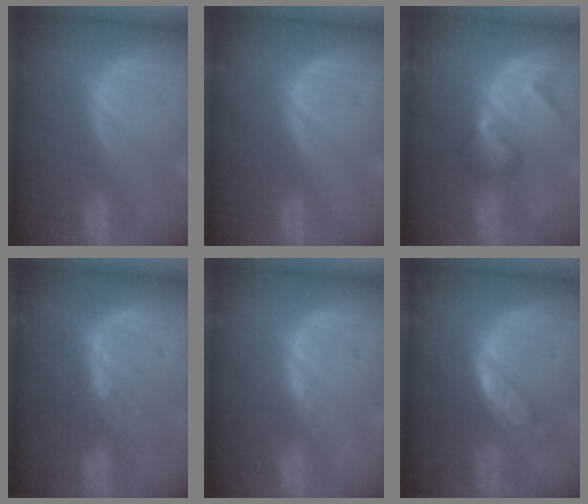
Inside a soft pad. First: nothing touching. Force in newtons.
{"total": 0.0}
{"total": 5.5, "press": 5.0, "slide": 2.2}
{"total": 2.9, "press": 2.8, "slide": 0.7}
{"total": 1.0, "press": 0.8, "slide": 0.6}
{"total": 5.4, "press": 4.7, "slide": 2.8}